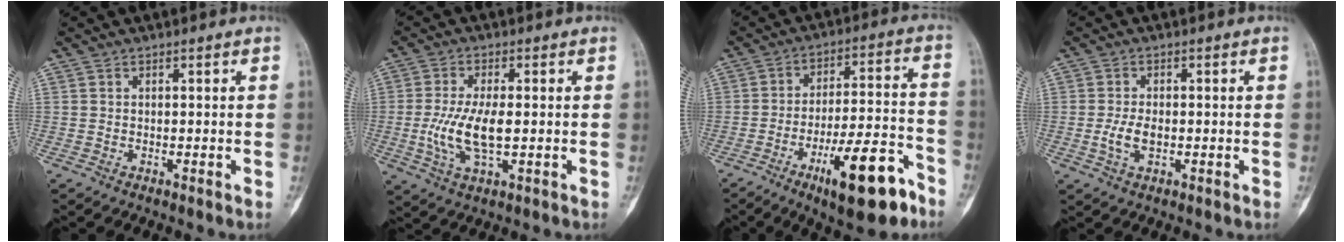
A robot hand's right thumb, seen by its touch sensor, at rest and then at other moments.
{"total": 9.1, "force": [-0.7, 3.5, 8.4], "torque": [-0.185, -0.005, -0.010]}
{"total": 16.7, "force": [-9.3, 4.9, 12.9], "torque": [-0.190, 0.061, -0.140]}
{"total": 3.9, "force": [-0.7, 2.1, 3.2], "torque": [-0.070, 0.002, -0.012]}